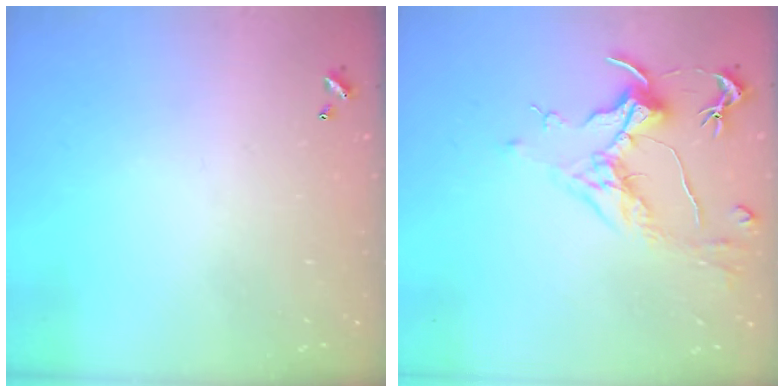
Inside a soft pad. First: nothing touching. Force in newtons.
{"total": 1.8, "press": 1.6, "slide": 0.9}